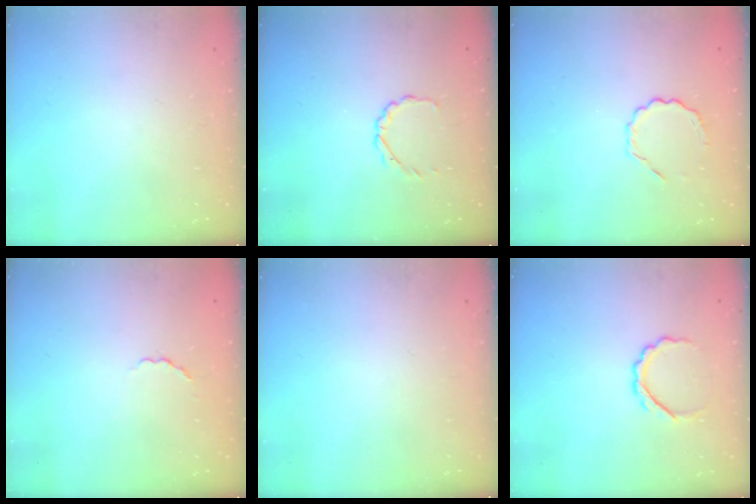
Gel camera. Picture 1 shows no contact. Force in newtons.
{"total": 2.3, "press": 2.1, "slide": 0.8}
{"total": 3.8, "press": 3.6, "slide": 1.1}
{"total": 2.4, "press": 2.2, "slide": 1.0}
{"total": 0.0}
{"total": 4.9, "press": 4.9, "slide": 0.4}